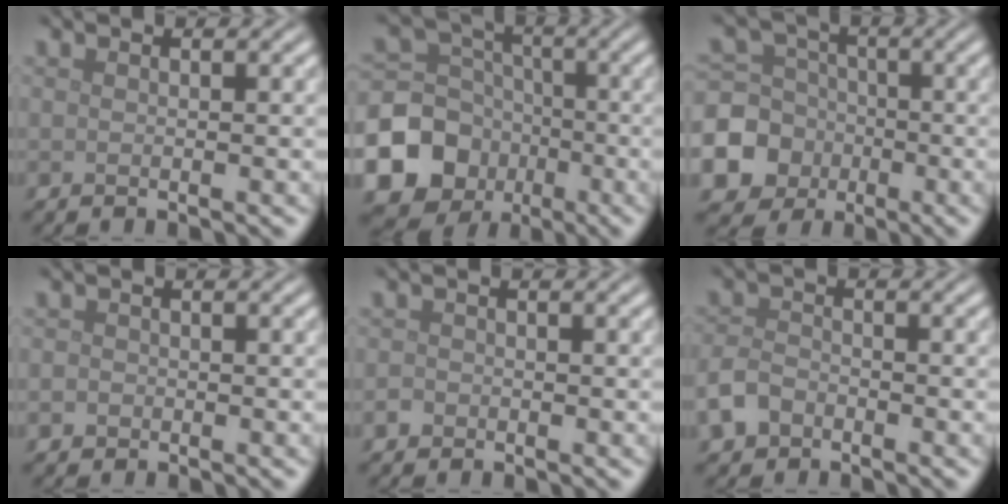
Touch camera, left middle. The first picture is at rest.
{"total": 12.6, "force": [-5.1, 10.9, 3.6], "torque": [-0.085, -0.042, -0.112]}
{"total": 9.6, "force": [-3.3, 8.6, 2.5], "torque": [-0.064, -0.022, -0.090]}
{"total": 0.8, "force": [-0.3, 0.7, 0.1], "torque": [0.001, -0.003, -0.007]}
{"total": 0.8, "force": [-0.5, 0.7, 0.1], "torque": [0.000, -0.001, -0.011]}
{"total": 2.9, "force": [-1.8, 1.9, 1.2], "torque": [-0.027, -0.001, -0.045]}